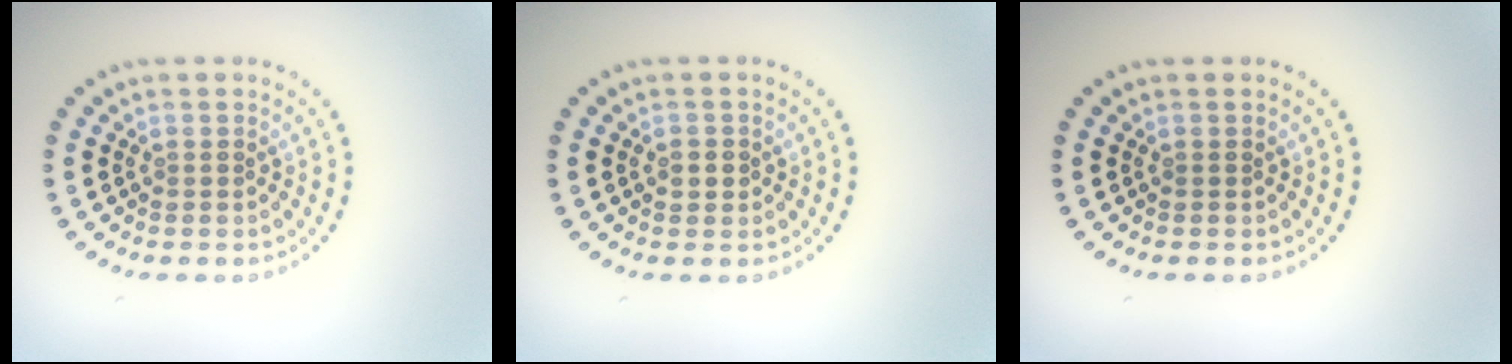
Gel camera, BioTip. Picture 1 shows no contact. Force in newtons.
{"total": 1.0, "press": 0.9, "slide": 0.1}
{"total": 0.0}